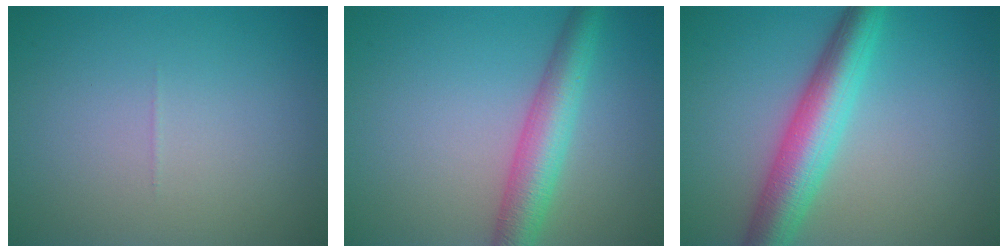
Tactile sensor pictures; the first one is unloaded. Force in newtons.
{"total": 4.8, "press": 4.8, "slide": 0.2}
{"total": 6.4, "press": 6.4, "slide": 0.2}